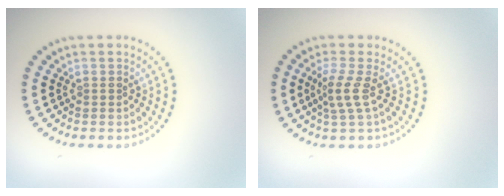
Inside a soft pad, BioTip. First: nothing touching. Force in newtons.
{"total": 2.2, "press": 1.6, "slide": 1.6}